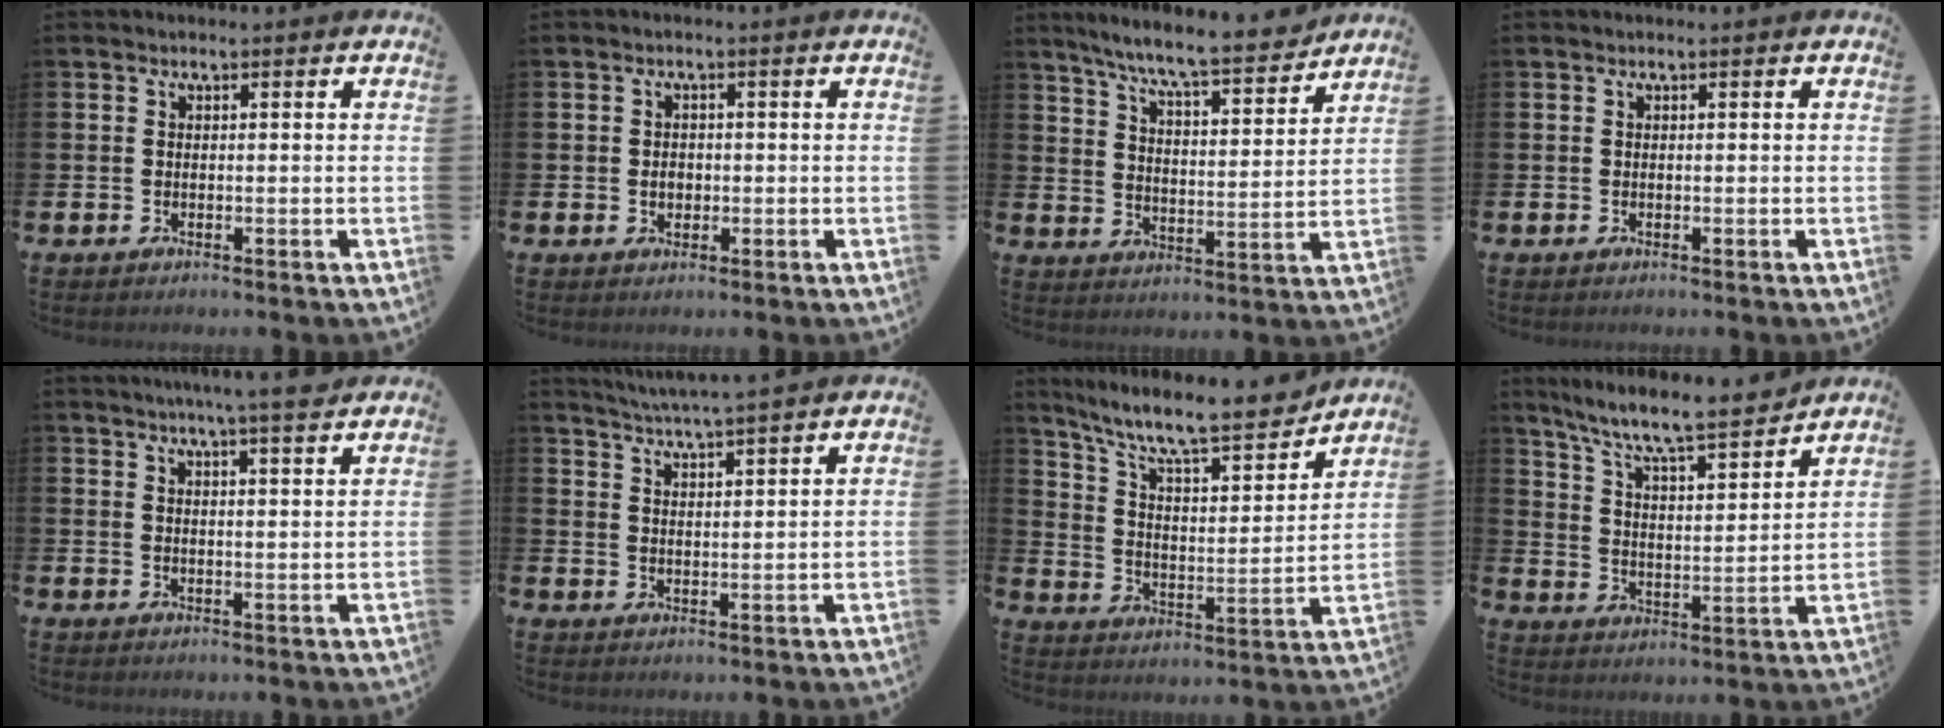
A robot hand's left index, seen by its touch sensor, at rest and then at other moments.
{"total": 1.6, "force": [-0.2, 1.4, 0.9], "torque": [-0.010, 0.004, -0.007]}
{"total": 8.2, "force": [7.7, 0.2, 2.9], "torque": [-0.081, -0.054, 0.131]}
{"total": 0.0}
{"total": 5.3, "force": [4.8, -0.7, 2.1], "torque": [-0.043, -0.019, 0.082]}
{"total": 4.8, "force": [4.6, -0.7, 0.8], "torque": [-0.037, -0.022, 0.083]}
{"total": 11.1, "force": [9.7, 2.0, 4.9], "torque": [-0.123, -0.065, 0.163]}
{"total": 8.7, "force": [7.9, 0.8, 3.4], "torque": [-0.095, -0.060, 0.132]}